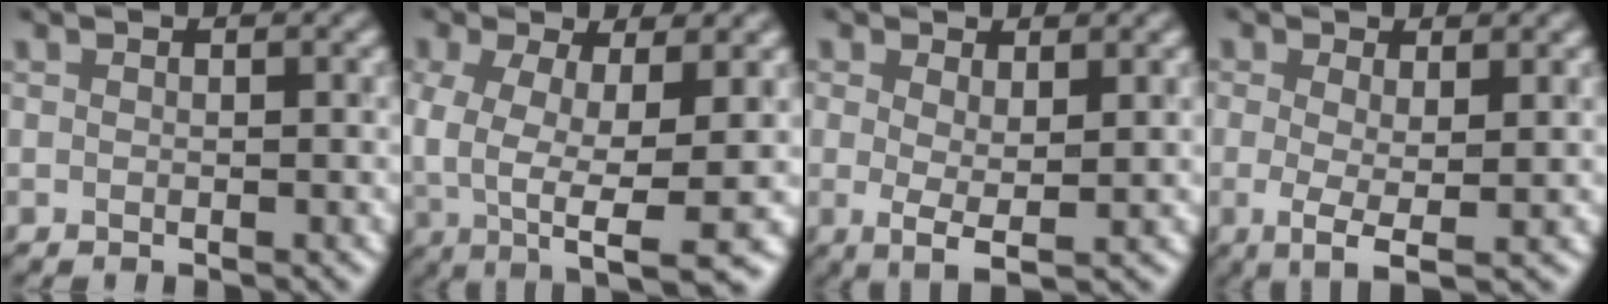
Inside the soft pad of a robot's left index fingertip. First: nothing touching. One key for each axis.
{"total": 9.1, "fx": -2.2, "fy": 4.0, "fz": 7.9, "tx": -0.167, "ty": -0.021, "tz": -0.024}
{"total": 2.5, "fx": 0.3, "fy": 0.8, "fz": 2.3, "tx": -0.044, "ty": -0.001, "tz": 0.008}
{"total": 3.2, "fx": -0.4, "fy": 1.0, "fz": 3.0, "tx": -0.059, "ty": -0.004, "tz": -0.005}